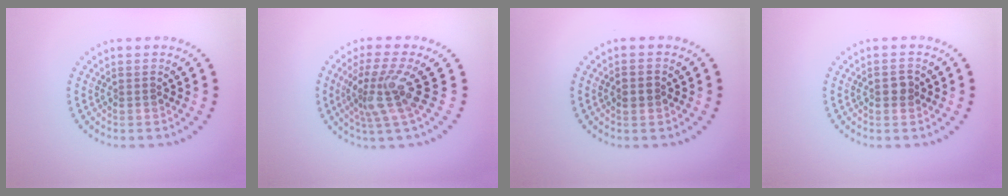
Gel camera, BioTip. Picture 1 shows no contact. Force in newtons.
{"total": 4.0, "press": 3.2, "slide": 2.5}
{"total": 1.3, "press": 1.3, "slide": 0.1}
{"total": 1.3, "press": 1.3, "slide": 0.1}